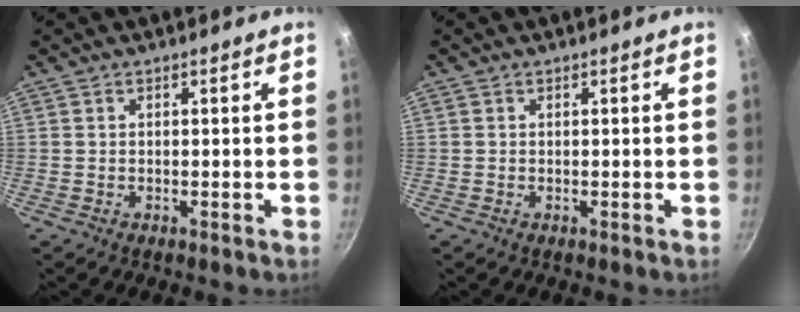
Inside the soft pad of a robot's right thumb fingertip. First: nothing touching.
{"total": 0.0}